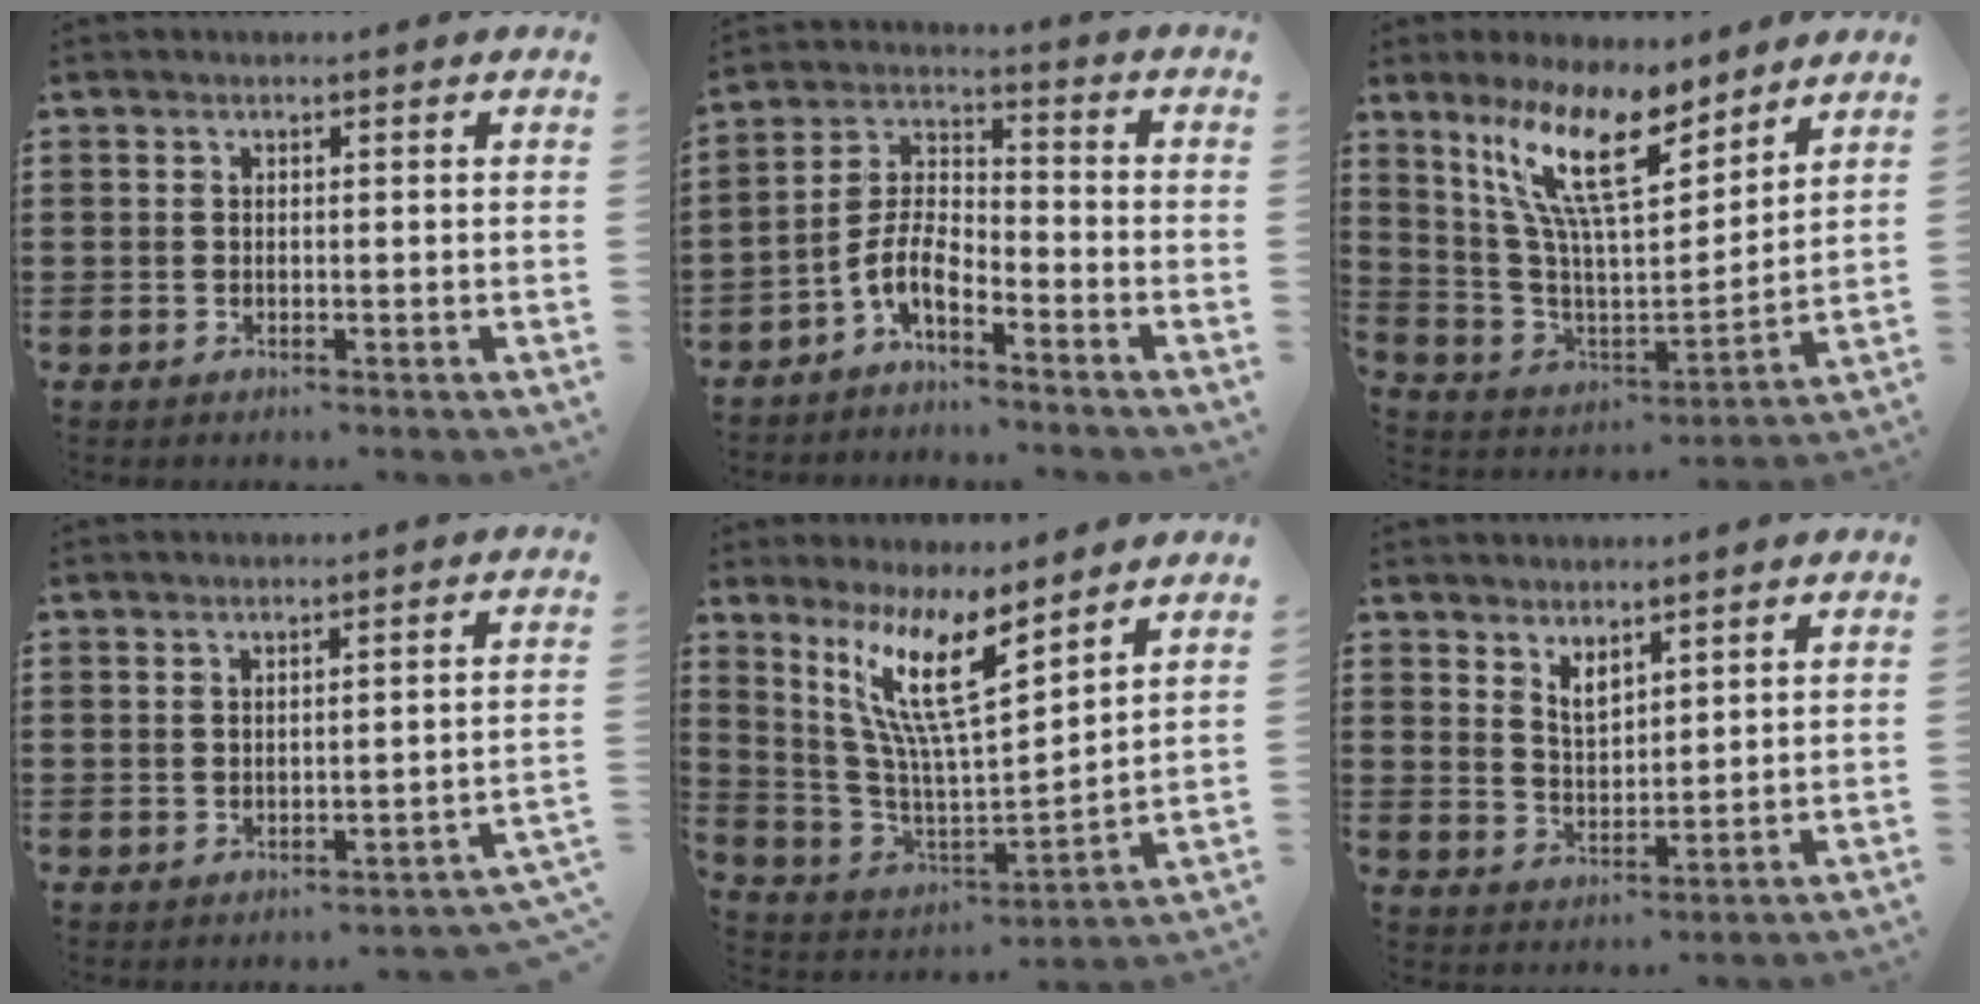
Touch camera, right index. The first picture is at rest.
{"total": 5.8, "force": [-4.2, 2.0, 3.4], "torque": [-0.099, -0.006, -0.094]}
{"total": 13.4, "force": [8.8, 3.6, 9.4], "torque": [-0.212, -0.034, 0.155]}
{"total": 1.3, "force": [-1.1, -0.1, 0.7], "torque": [-0.016, -0.002, -0.023]}
{"total": 11.5, "force": [6.8, 2.1, 9.1], "torque": [-0.206, -0.037, 0.116]}
{"total": 3.3, "force": [2.7, 1.4, 1.1], "torque": [-0.030, 0.002, 0.052]}